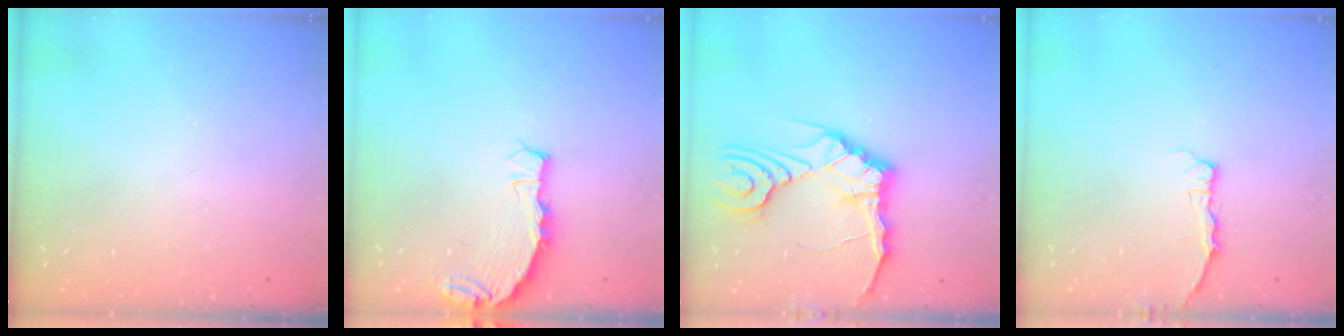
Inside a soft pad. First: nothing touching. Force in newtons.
{"total": 3.9, "press": 3.9, "slide": 0.2}
{"total": 15.1, "press": 15.0, "slide": 1.8}
{"total": 2.9, "press": 2.8, "slide": 0.4}